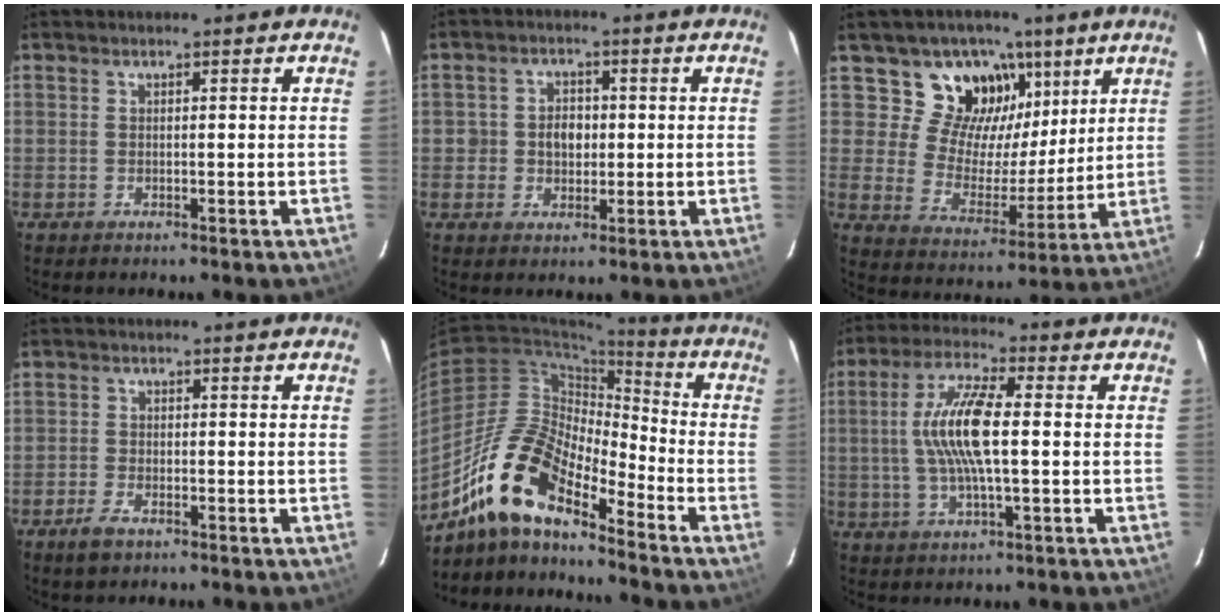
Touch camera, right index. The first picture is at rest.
{"total": 4.3, "force": [-0.3, 3.8, 2.0], "torque": [-0.037, 0.010, -0.002]}
{"total": 13.7, "force": [8.1, 9.9, 4.9], "torque": [-0.084, -0.011, 0.142]}
{"total": 3.8, "force": [-2.6, 1.8, 2.1], "torque": [-0.057, -0.003, -0.048]}
{"total": 15.3, "force": [-11.9, 4.4, 8.7], "torque": [-0.156, 0.002, -0.238]}
{"total": 11.5, "force": [0.2, 2.5, 11.2], "torque": [-0.222, 0.008, 0.001]}